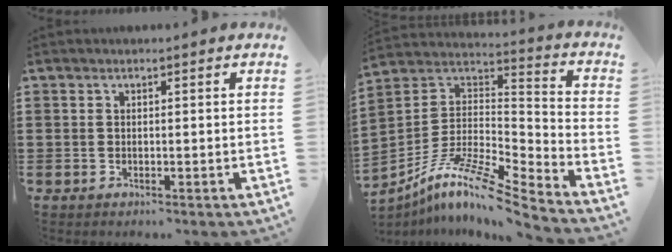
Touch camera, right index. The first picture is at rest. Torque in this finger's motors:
{"motor_torque": [0.26, 1.62, -0.86, -0.21]}